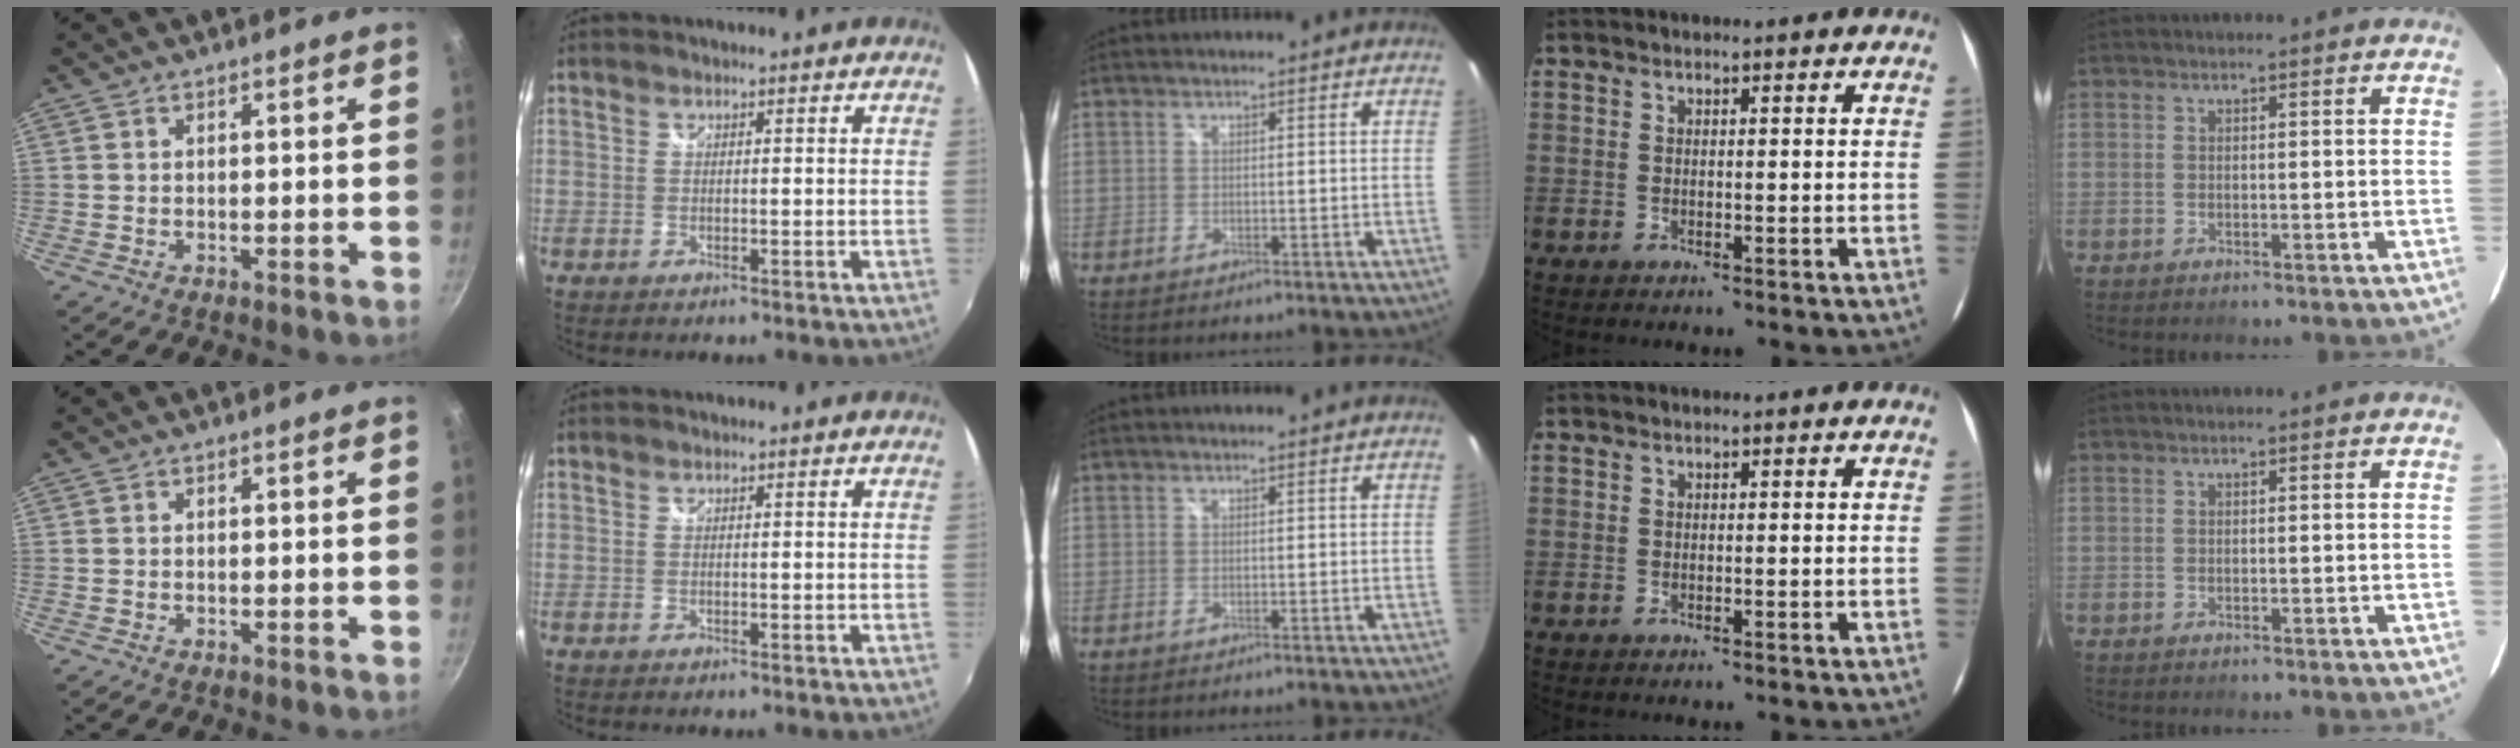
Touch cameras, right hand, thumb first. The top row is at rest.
{}